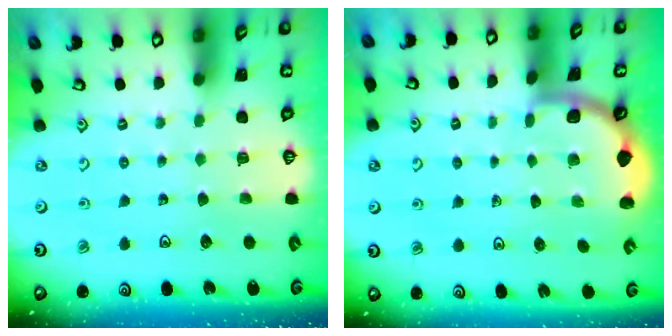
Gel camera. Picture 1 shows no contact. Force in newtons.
{"total": 1.8, "press": 1.8, "slide": 0.0}